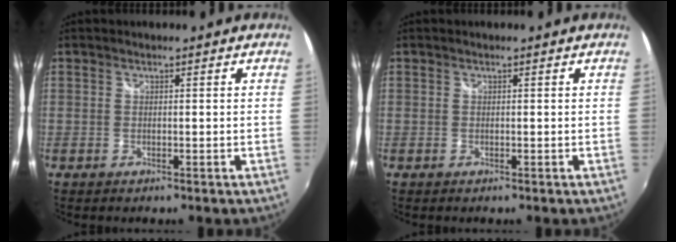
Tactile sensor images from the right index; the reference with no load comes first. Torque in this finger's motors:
{"motor_torque": [-0.02, 0.01, 0.00, 0.00]}